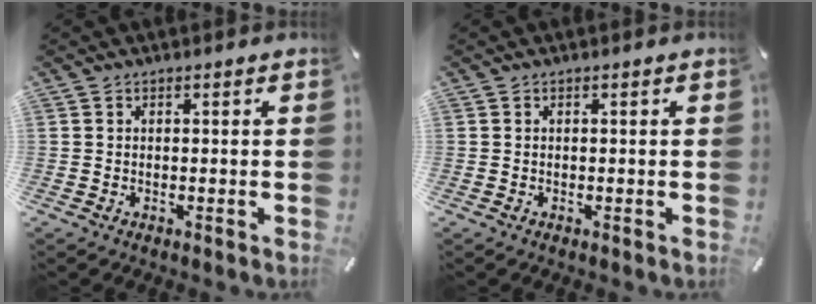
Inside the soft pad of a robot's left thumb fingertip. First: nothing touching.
{"total": 0.0}